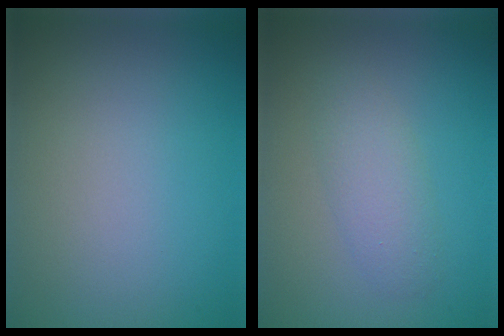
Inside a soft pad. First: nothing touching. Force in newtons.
{"total": 2.4, "press": 2.4, "slide": 0.1}